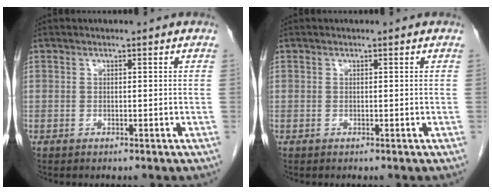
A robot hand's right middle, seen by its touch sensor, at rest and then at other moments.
{"total": 0.0}